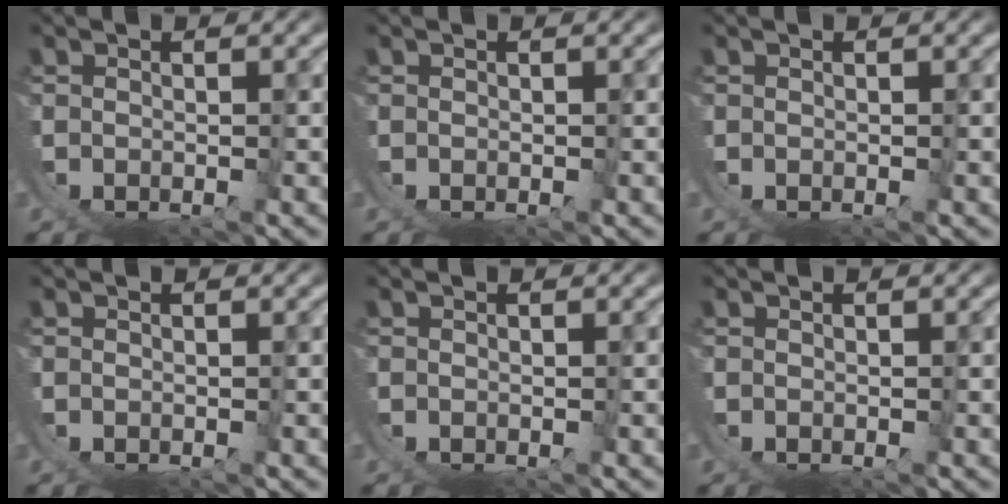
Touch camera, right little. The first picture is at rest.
{"total": 0.0}
{"total": 0.0}
{"total": 0.0}
{"total": 0.0}
{"total": 0.0}